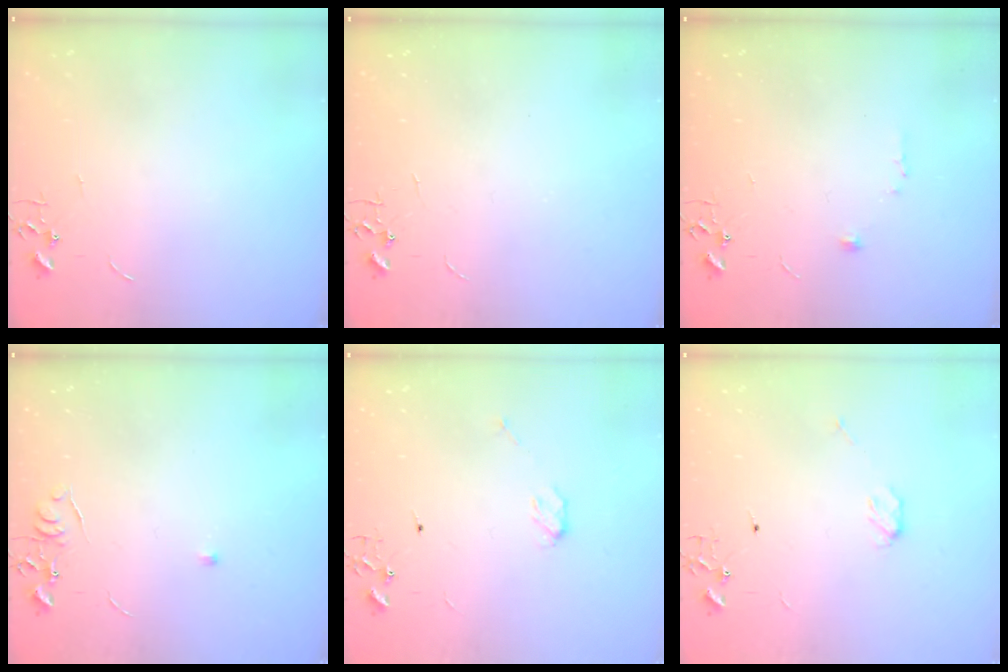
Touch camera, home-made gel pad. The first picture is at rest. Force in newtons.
{"total": 0.0}
{"total": 6.2, "press": 6.0, "slide": 1.6}
{"total": 5.0, "press": 4.9, "slide": 0.6}
{"total": 4.0, "press": 3.9, "slide": 0.3}
{"total": 3.9, "press": 3.9, "slide": 0.2}